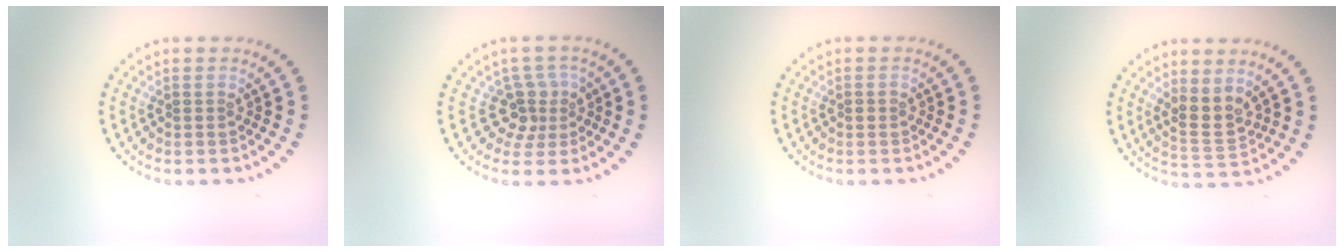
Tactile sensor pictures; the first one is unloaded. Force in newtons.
{"total": 3.1, "press": 2.2, "slide": 2.1}
{"total": 0.8, "press": 0.8, "slide": 0.0}
{"total": 2.9, "press": 2.6, "slide": 1.3}